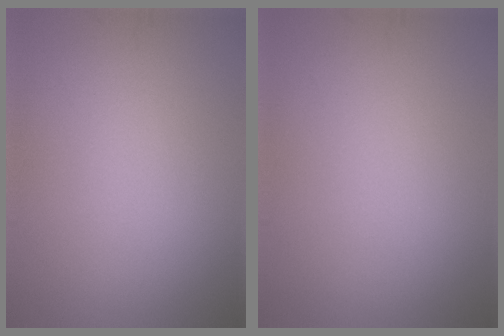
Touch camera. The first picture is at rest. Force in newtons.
{"total": 0.0}